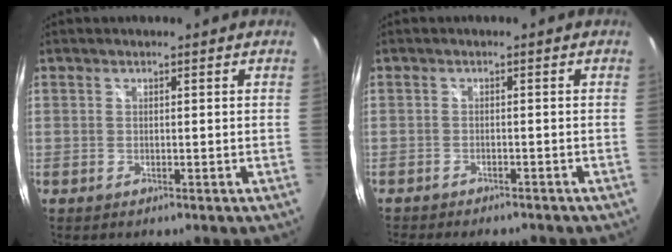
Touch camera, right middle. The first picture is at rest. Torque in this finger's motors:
{"motor_torque": [1.03, -1.11, 0.24, 0.03]}